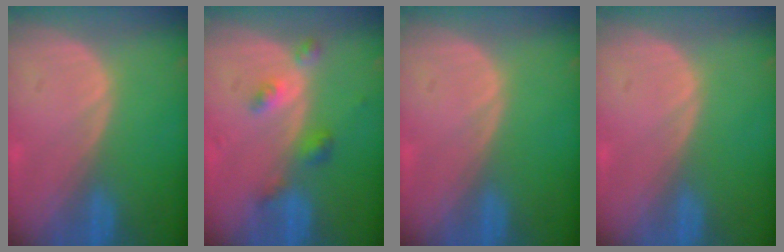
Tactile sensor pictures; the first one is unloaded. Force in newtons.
{"total": 4.3, "press": 3.9, "slide": 1.8}
{"total": 0.0}
{"total": 0.0}